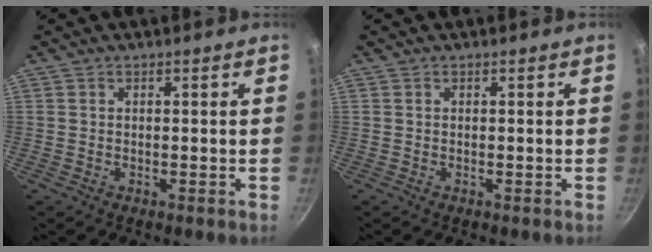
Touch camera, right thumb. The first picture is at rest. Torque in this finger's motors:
{"motor_torque": [-0.31, 0.04, -0.27, -0.12, 0.02]}